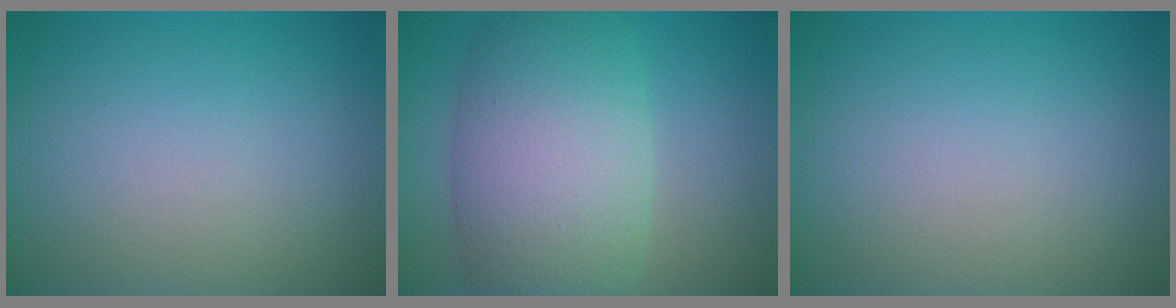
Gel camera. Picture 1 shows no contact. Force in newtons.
{"total": 10.1, "press": 10.0, "slide": 0.6}
{"total": 0.0}